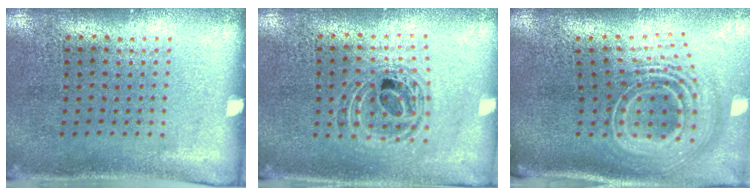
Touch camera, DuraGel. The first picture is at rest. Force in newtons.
{"total": 0.9, "press": 0.9, "slide": 0.2}
{"total": 3.1, "press": 2.0, "slide": 2.3}